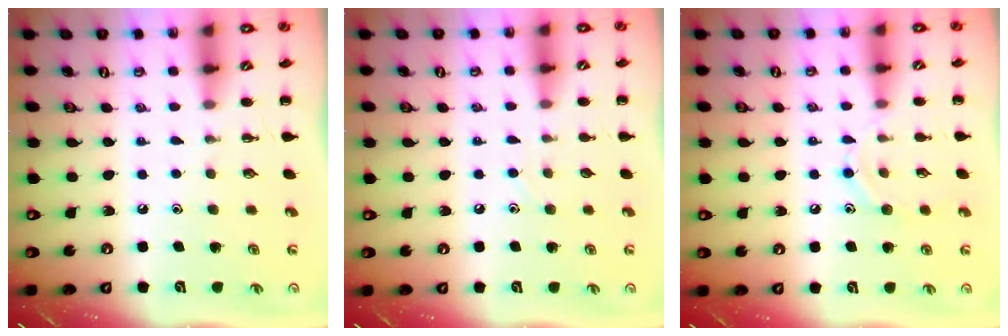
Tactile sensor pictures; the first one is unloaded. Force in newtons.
{"total": 2.3, "press": 2.2, "slide": 0.9}
{"total": 7.8, "press": 7.8, "slide": 1.1}